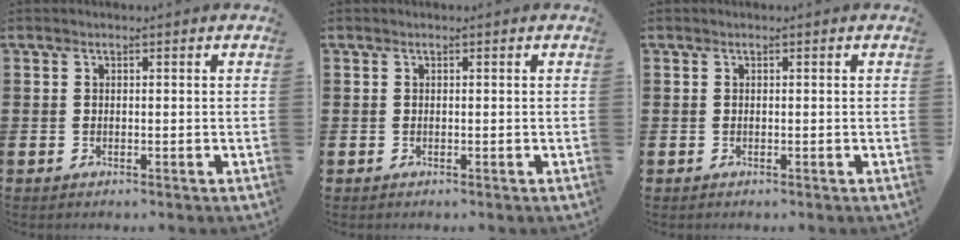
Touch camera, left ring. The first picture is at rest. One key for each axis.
{"total": 0.0}
{"total": 0.0}